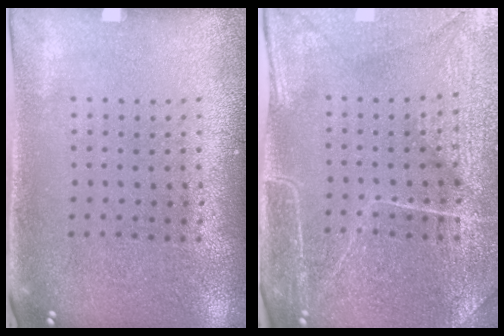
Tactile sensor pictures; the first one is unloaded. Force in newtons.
{"total": 4.5, "press": 4.2, "slide": 1.6}